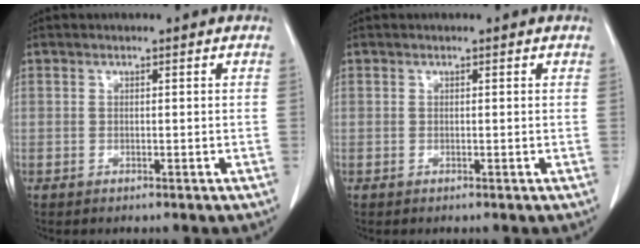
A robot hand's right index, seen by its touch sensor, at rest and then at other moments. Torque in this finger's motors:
{"motor_torque": [-0.12, 0.15, -0.11, -0.01]}